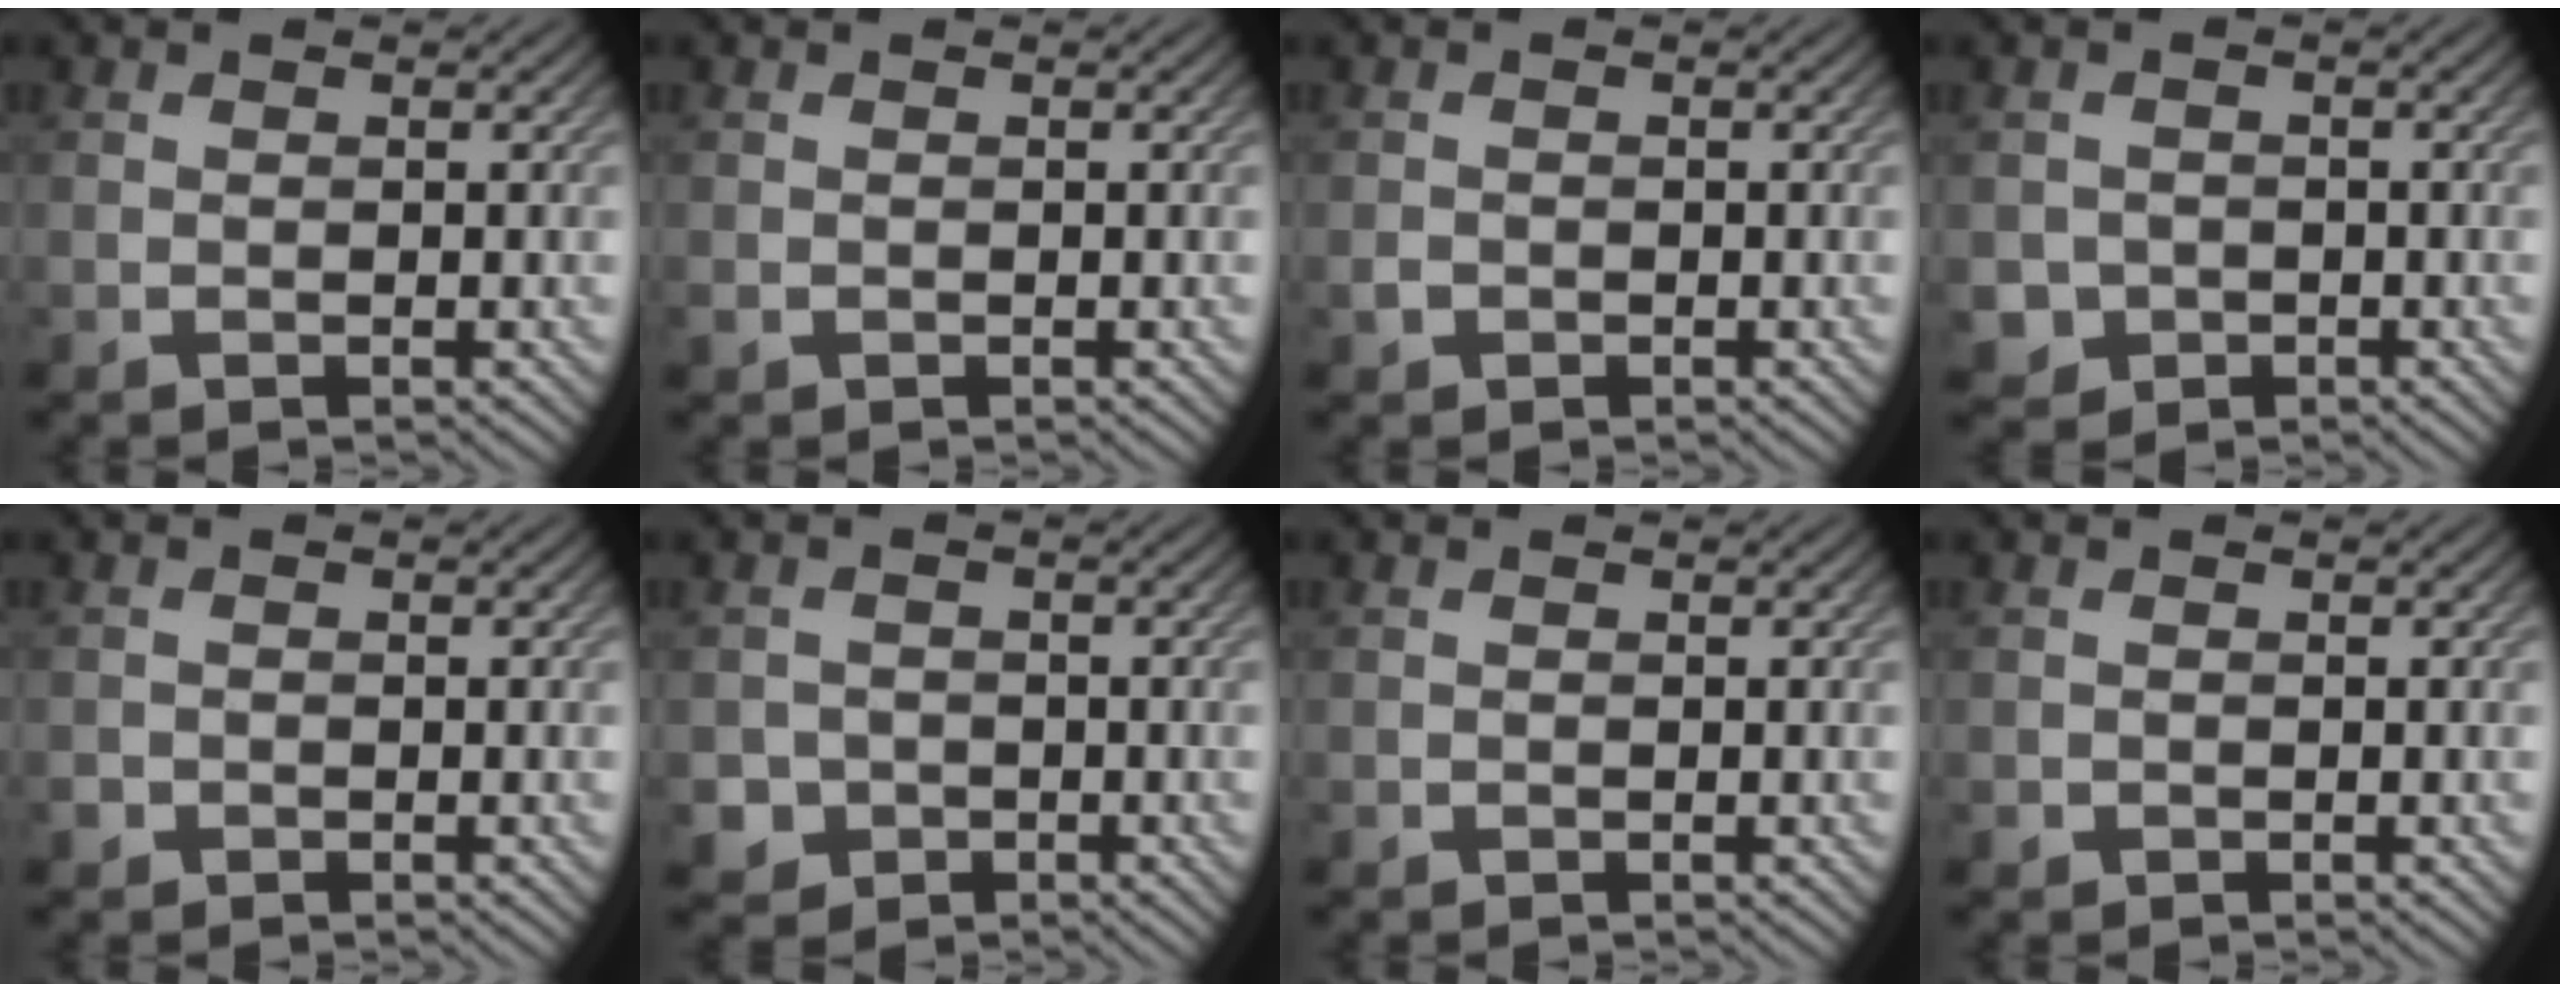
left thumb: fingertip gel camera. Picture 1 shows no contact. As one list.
[{"total": 0.7, "force": [-0.3, 0.6, 0.3], "torque": [-0.008, -0.007, -0.007]}, {"total": 0.9, "force": [-0.4, 0.7, 0.3], "torque": [-0.006, -0.004, -0.010]}, {"total": 2.6, "force": [-0.9, 2.4, 0.4], "torque": [-0.011, -0.010, -0.019]}, {"total": 1.1, "force": [-0.7, 0.9, 0.2], "torque": [-0.003, -0.004, -0.016]}, {"total": 2.6, "force": [-1.1, 2.3, 0.4], "torque": [-0.008, -0.008, -0.021]}, {"total": 0.0}, {"total": 0.5, "force": [-0.2, 0.5, 0.0], "torque": [0.001, -0.005, -0.006]}]